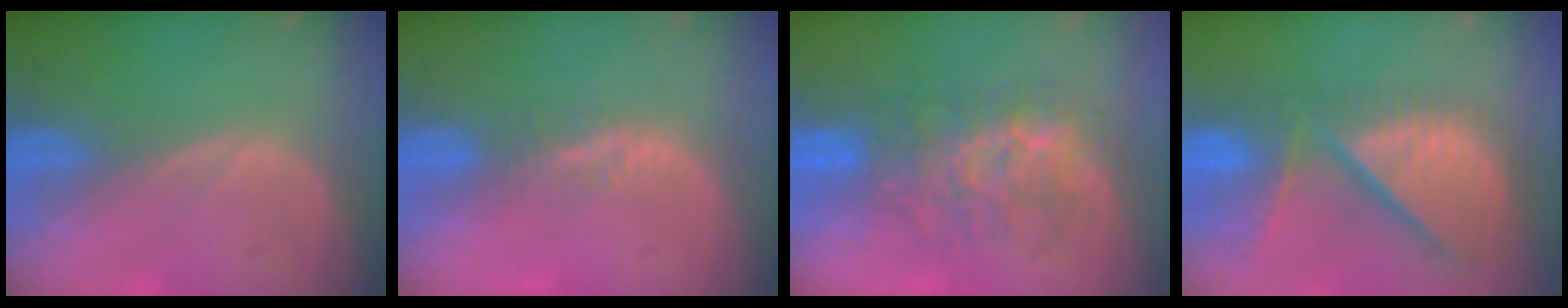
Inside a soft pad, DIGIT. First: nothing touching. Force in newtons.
{"total": 2.8, "press": 2.1, "slide": 1.8}
{"total": 7.8, "press": 7.7, "slide": 1.4}
{"total": 12.7, "press": 10.8, "slide": 6.7}